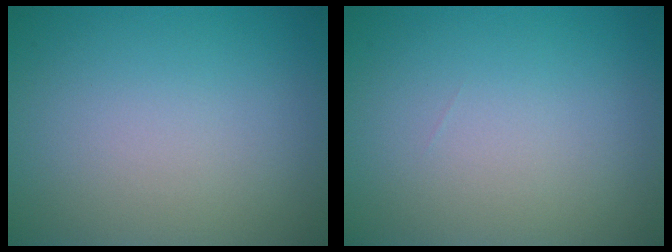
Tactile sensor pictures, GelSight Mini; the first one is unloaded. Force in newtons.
{"total": 0.0}